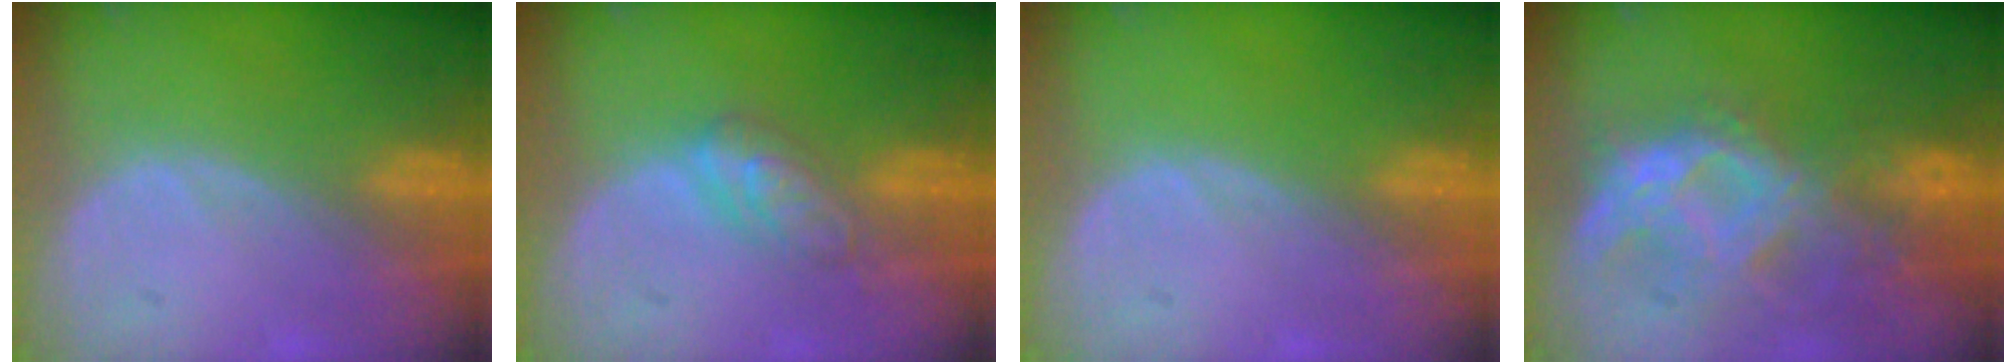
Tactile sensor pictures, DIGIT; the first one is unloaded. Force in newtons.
{"total": 4.6, "press": 4.4, "slide": 1.4}
{"total": 0.0}
{"total": 9.7, "press": 8.9, "slide": 3.9}